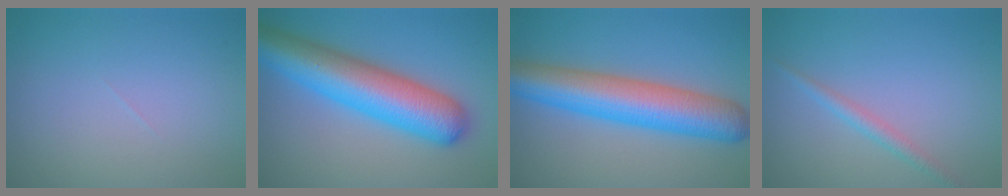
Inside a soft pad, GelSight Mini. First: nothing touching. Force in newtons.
{"total": 10.4, "press": 10.4, "slide": 0.3}
{"total": 9.6, "press": 9.6, "slide": 0.2}
{"total": 1.6, "press": 1.6, "slide": 0.0}